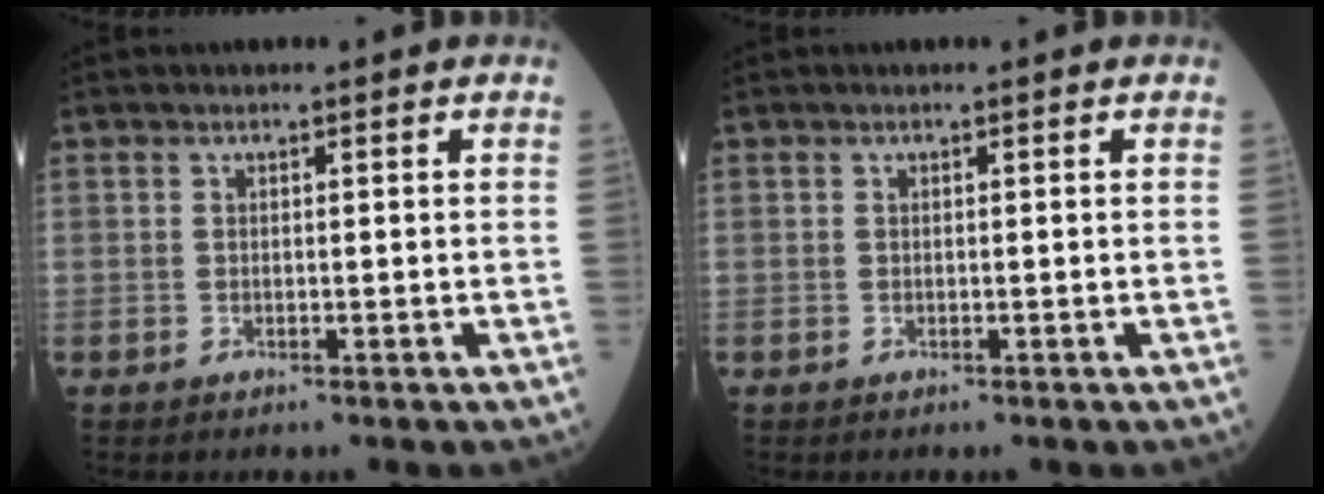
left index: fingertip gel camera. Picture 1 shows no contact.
{"total": 0.0}